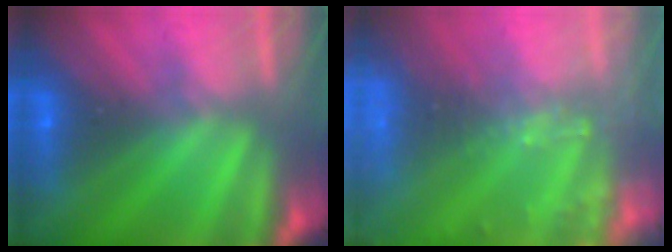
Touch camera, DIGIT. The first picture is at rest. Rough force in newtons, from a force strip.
{"total": 7.6}